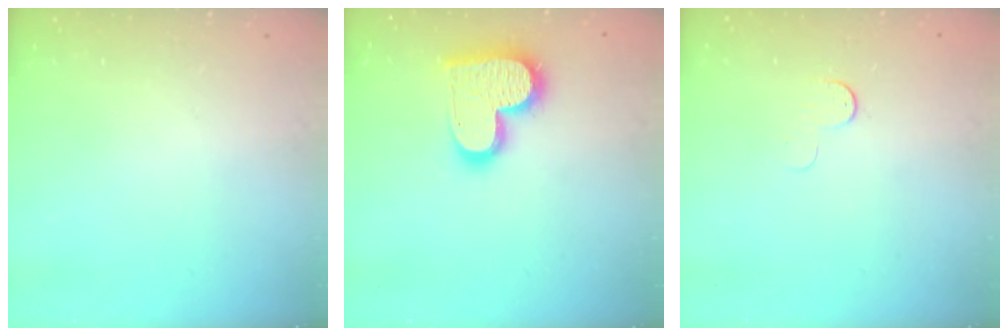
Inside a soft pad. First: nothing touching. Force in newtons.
{"total": 16.6, "press": 16.5, "slide": 1.2}
{"total": 3.3, "press": 3.3, "slide": 0.4}